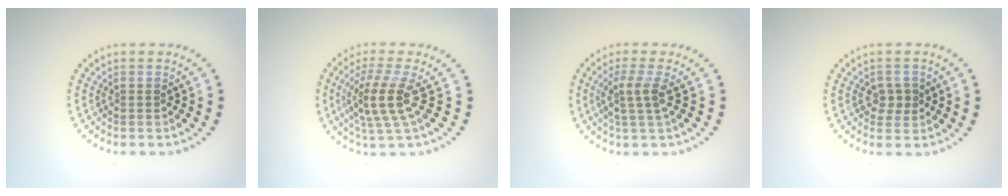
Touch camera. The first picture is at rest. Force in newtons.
{"total": 3.9, "press": 3.2, "slide": 2.3}
{"total": 2.4, "press": 1.9, "slide": 1.5}
{"total": 1.9, "press": 1.8, "slide": 0.4}